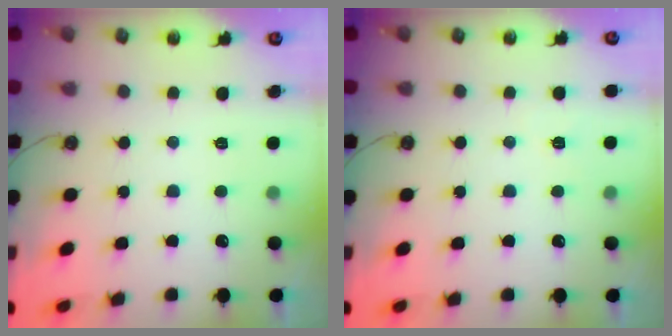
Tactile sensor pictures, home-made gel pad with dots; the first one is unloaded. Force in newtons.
{"total": 2.6, "press": 2.6, "slide": 0.4}